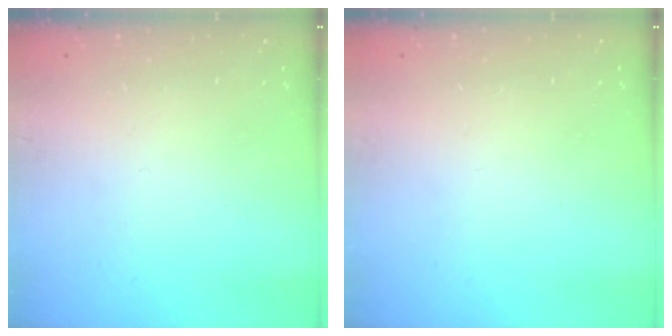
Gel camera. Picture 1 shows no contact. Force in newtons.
{"total": 0.0}